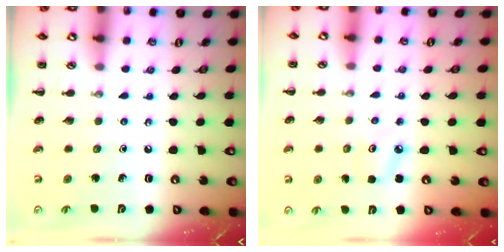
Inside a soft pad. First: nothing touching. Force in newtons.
{"total": 4.8, "press": 4.5, "slide": 1.4}